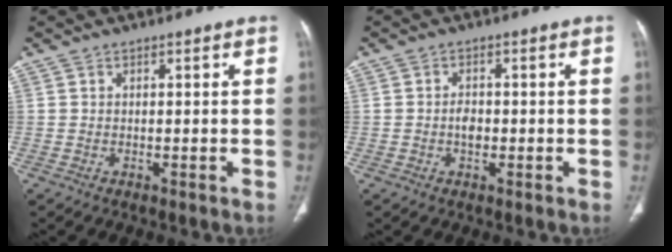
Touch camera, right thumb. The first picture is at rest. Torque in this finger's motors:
{"motor_torque": [1.02, 1.13, 0.65, -0.38, -0.02]}